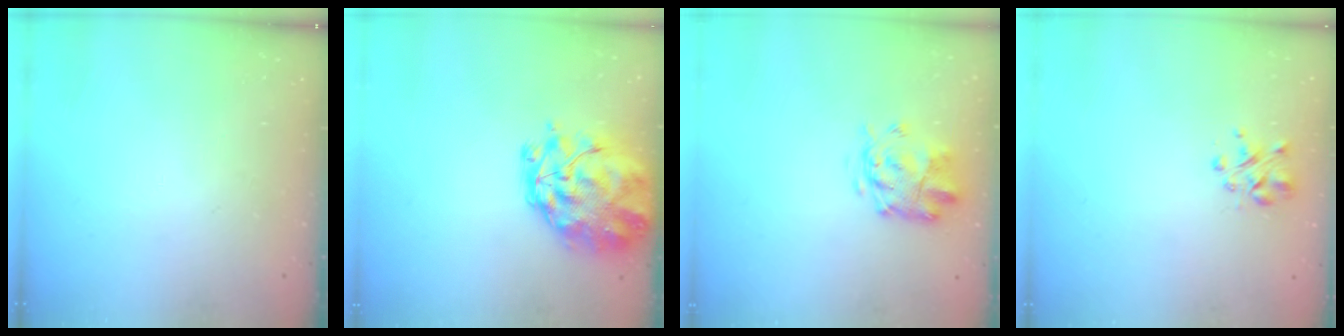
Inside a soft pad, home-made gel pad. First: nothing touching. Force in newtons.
{"total": 4.8, "press": 4.5, "slide": 1.7}
{"total": 4.7, "press": 4.6, "slide": 1.3}
{"total": 2.2, "press": 2.2, "slide": 0.3}